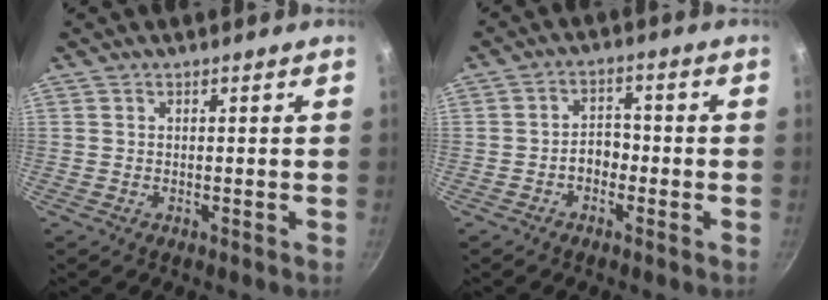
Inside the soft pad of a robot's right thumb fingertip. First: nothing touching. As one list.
[{"total": 4.2, "force": [-1.6, 2.9, 2.5], "torque": [-0.022, 0.022, -0.035]}]